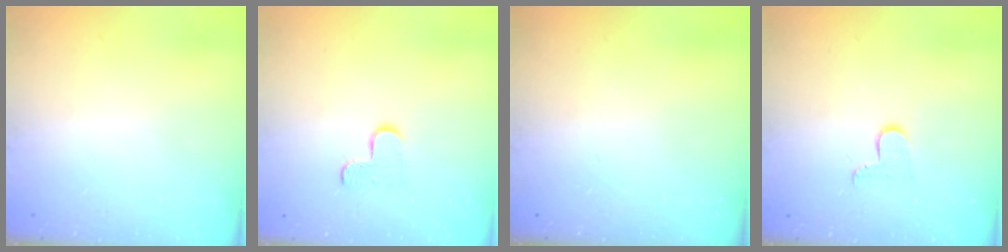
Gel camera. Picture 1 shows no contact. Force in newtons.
{"total": 5.1, "press": 5.1, "slide": 0.5}
{"total": 0.0}
{"total": 5.2, "press": 5.2, "slide": 0.4}